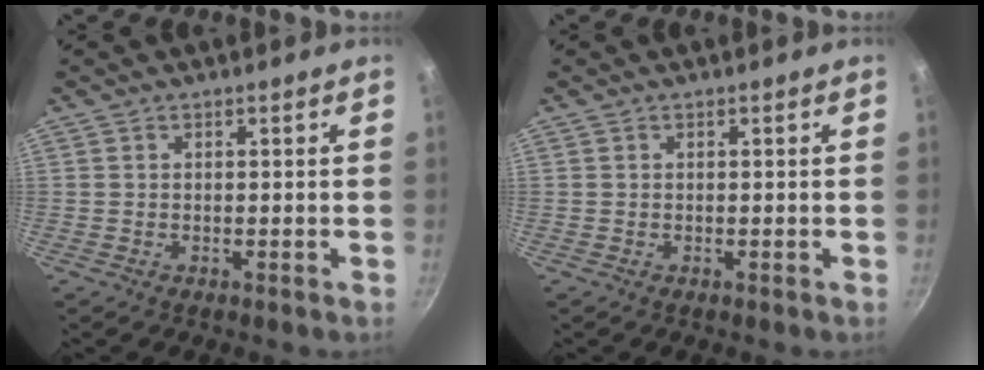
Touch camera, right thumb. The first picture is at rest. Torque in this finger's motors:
{"motor_torque": [0.03, 0.02, -0.05, -0.04, 0.00]}